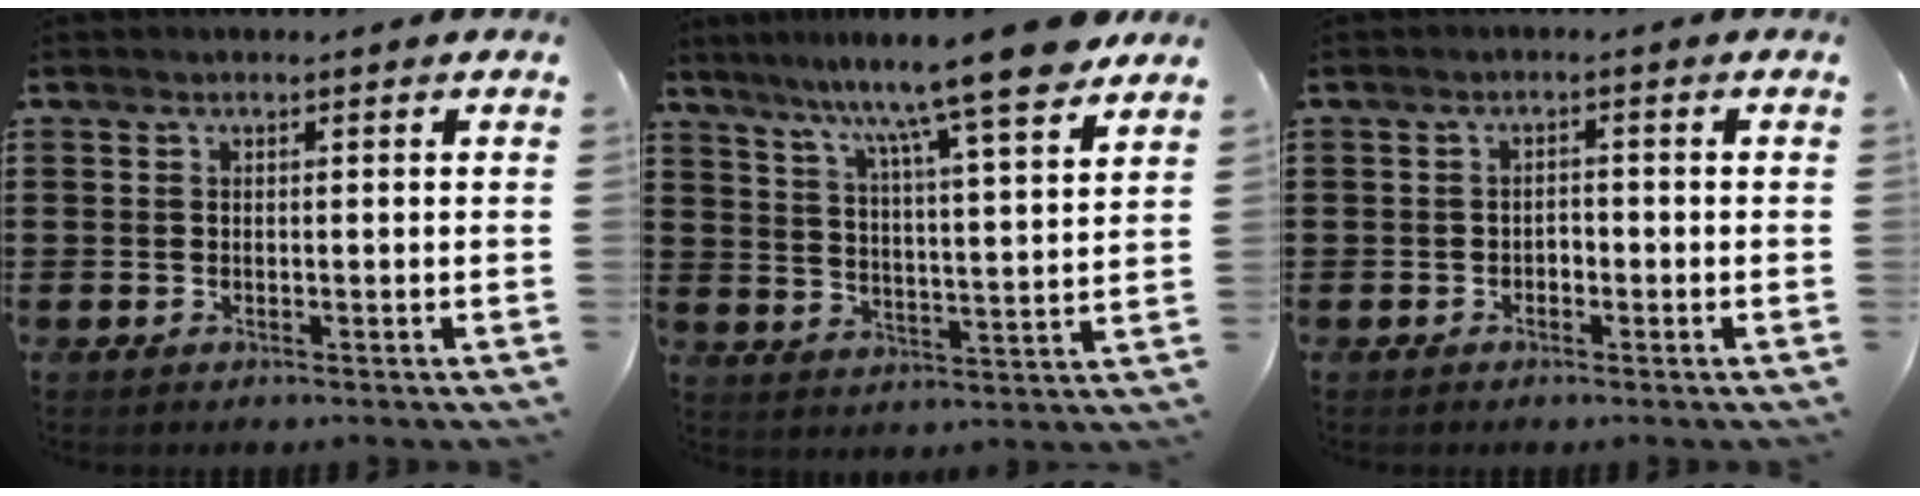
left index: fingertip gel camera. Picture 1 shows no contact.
{"total": 11.4, "force": [9.6, -1.1, 6.2], "torque": [-0.127, -0.061, 0.151]}
{"total": 1.2, "force": [-0.8, 0.7, 0.7], "torque": [-0.018, 0.001, -0.018]}